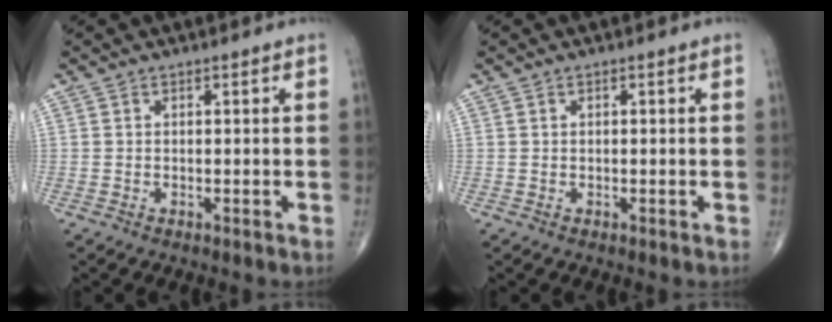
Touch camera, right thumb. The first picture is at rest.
{"total": 0.0}